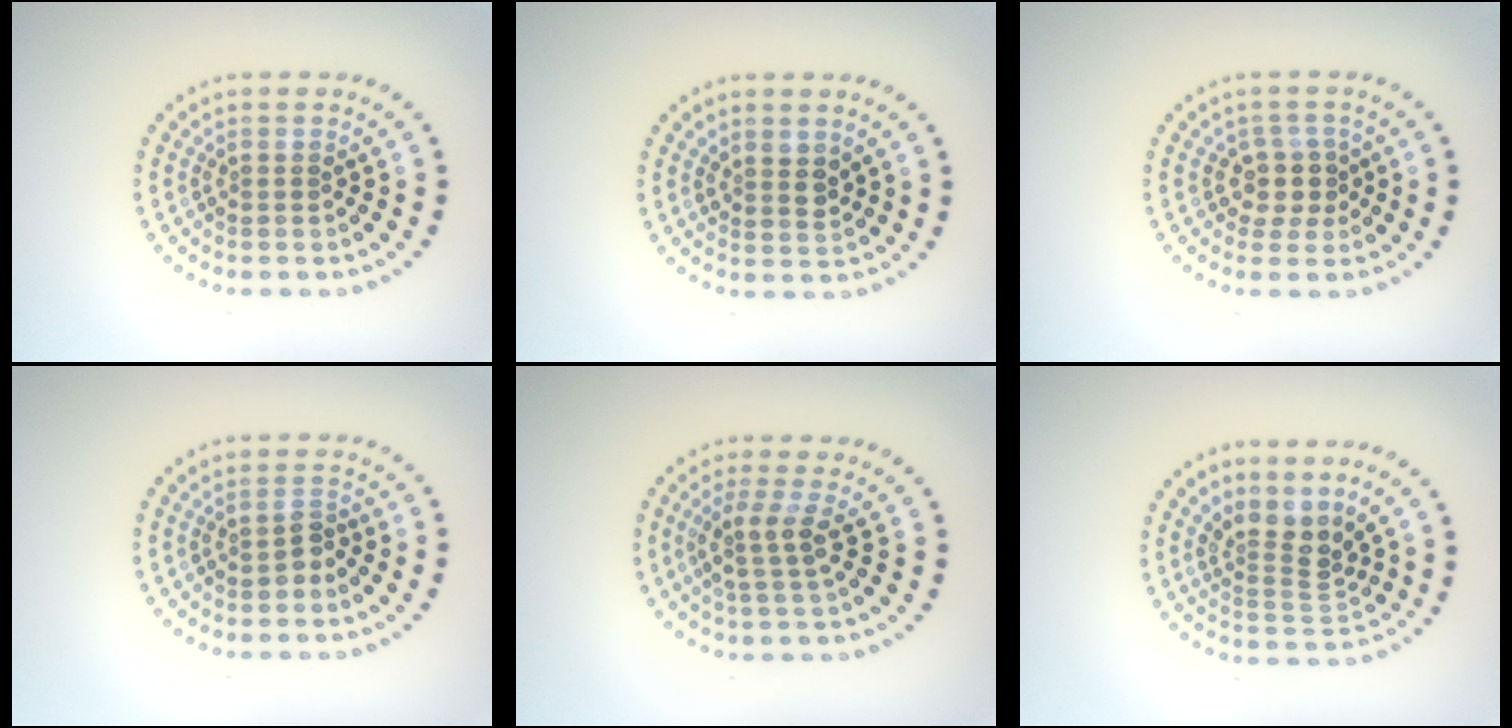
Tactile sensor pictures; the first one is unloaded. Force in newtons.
{"total": 1.8, "press": 1.6, "slide": 0.9}
{"total": 2.6, "press": 2.1, "slide": 1.5}
{"total": 1.4, "press": 1.2, "slide": 0.7}
{"total": 2.6, "press": 2.0, "slide": 1.8}
{"total": 3.3, "press": 2.2, "slide": 2.4}